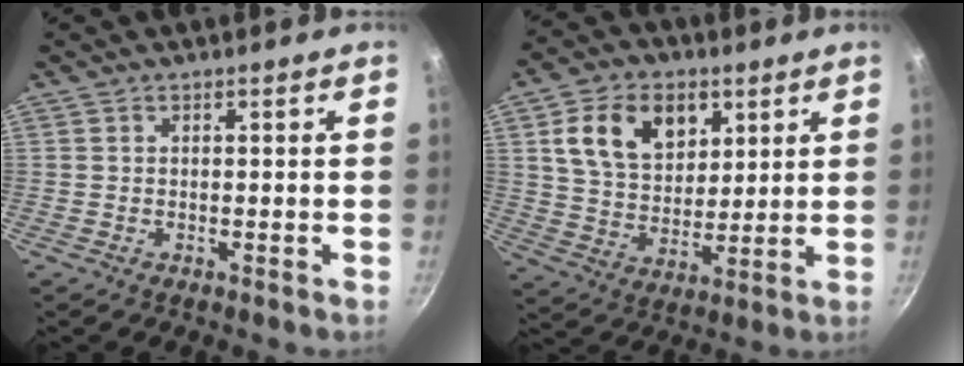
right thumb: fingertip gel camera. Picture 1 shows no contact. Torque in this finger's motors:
{"motor_torque": [0.18, 0.29, 0.08, 0.23, 0.31]}